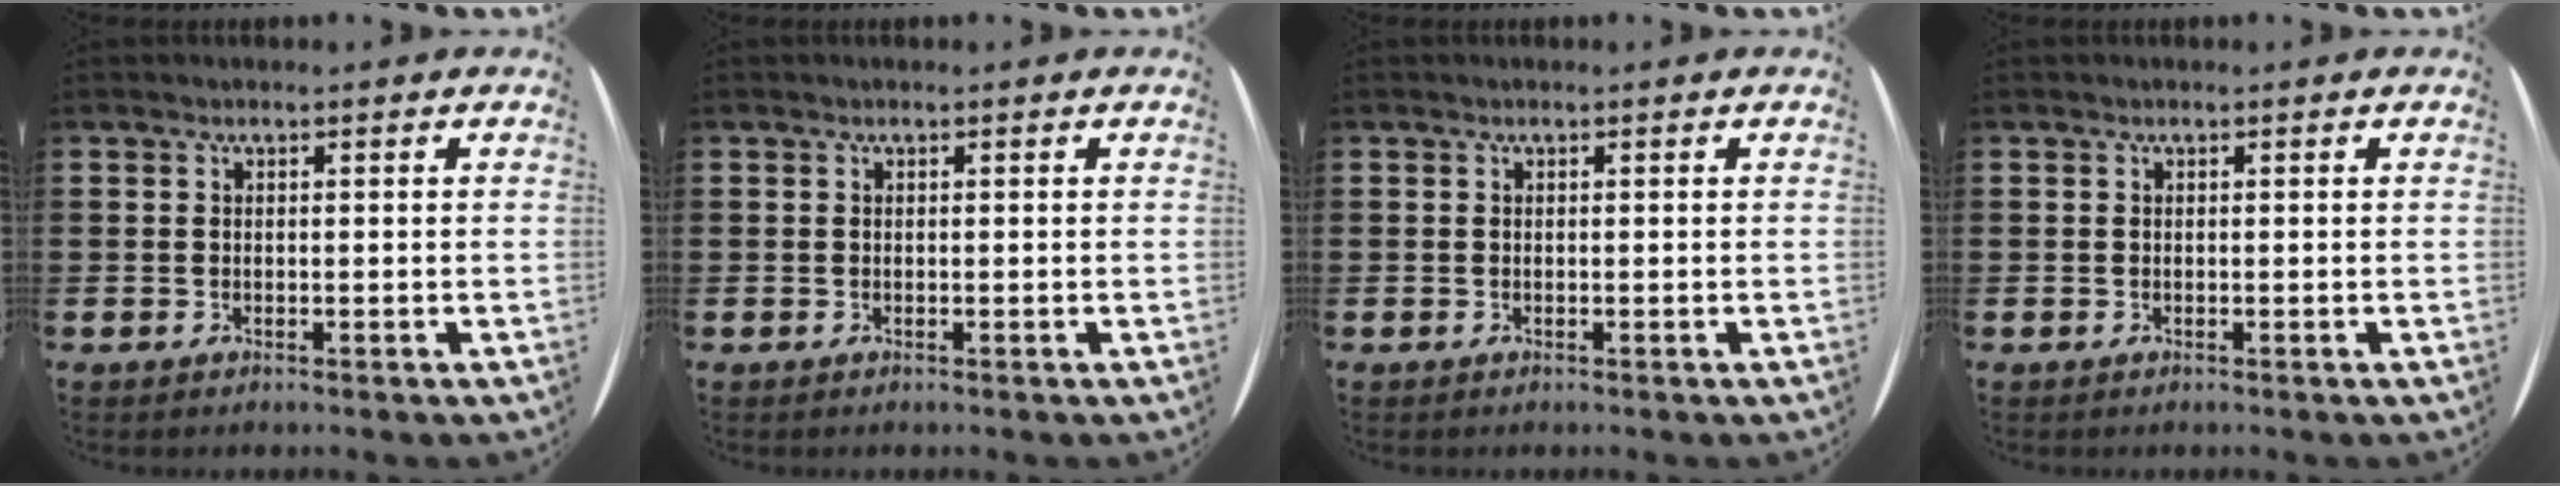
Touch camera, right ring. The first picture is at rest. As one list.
[{"total": 0.0}, {"total": 0.0}, {"total": 0.0}]